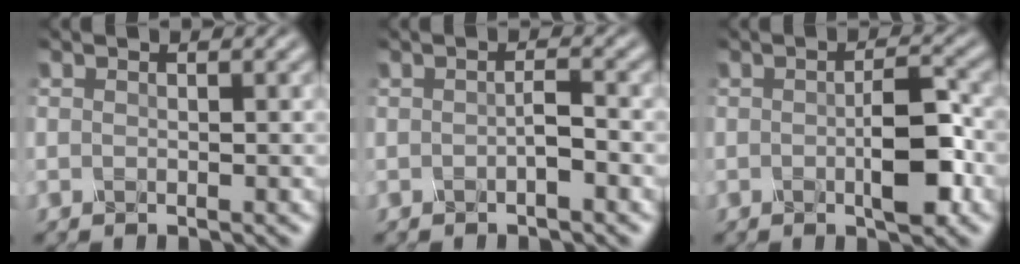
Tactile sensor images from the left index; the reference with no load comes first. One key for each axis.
{"total": 1.0, "fx": -0.4, "fy": 0.0, "fz": 1.0, "tx": -0.016, "ty": 0.009, "tz": -0.007}
{"total": 4.1, "fx": -1.1, "fy": 0.9, "fz": 3.8, "tx": -0.071, "ty": 0.007, "tz": -0.018}